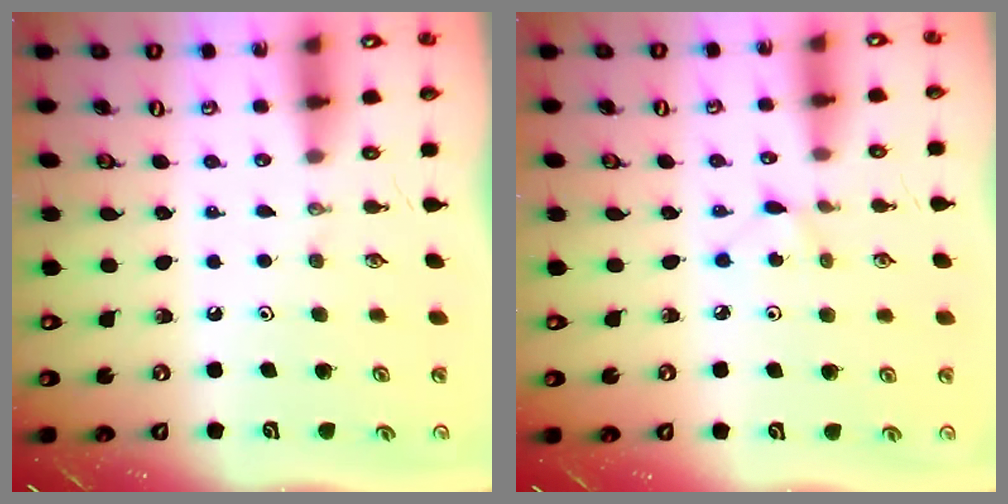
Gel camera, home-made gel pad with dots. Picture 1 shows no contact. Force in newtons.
{"total": 2.6, "press": 2.5, "slide": 0.3}